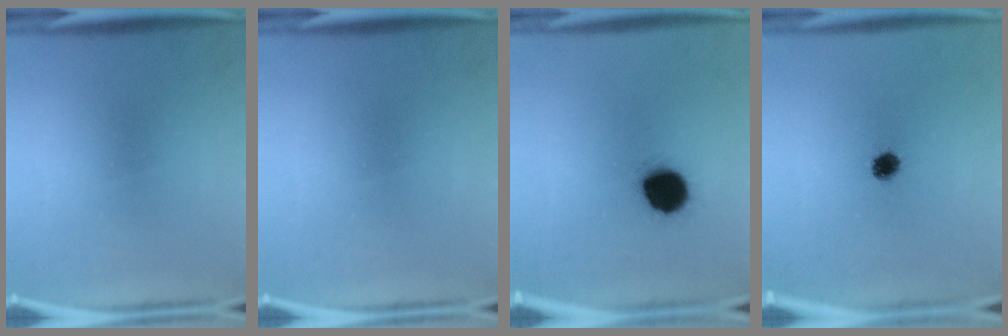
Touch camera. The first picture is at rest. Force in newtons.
{"total": 0.0}
{"total": 12.3}
{"total": 3.9}